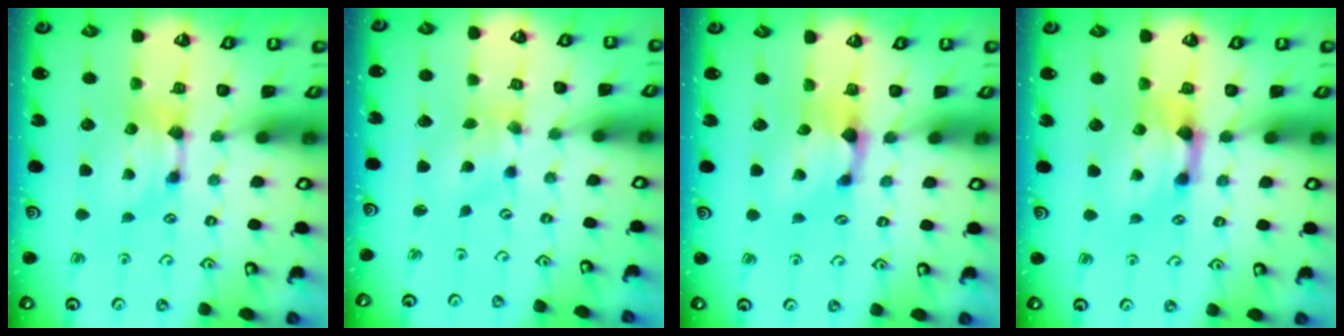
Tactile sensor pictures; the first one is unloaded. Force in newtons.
{"total": 1.5, "press": 1.1, "slide": 1.0}
{"total": 1.0, "press": 0.2, "slide": 0.9}
{"total": 1.6, "press": 0.9, "slide": 1.3}